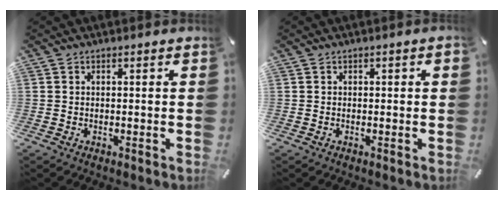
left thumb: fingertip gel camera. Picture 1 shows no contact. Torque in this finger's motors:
{"motor_torque": [0.07, -0.10, 0.04, 0.10, 0.00]}